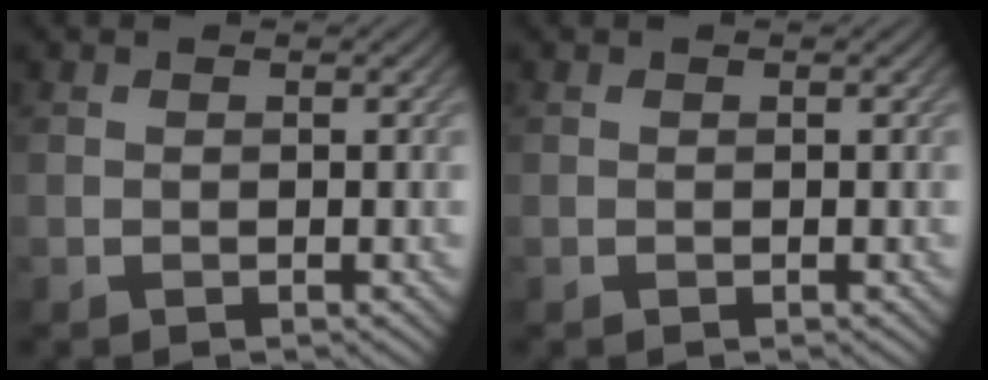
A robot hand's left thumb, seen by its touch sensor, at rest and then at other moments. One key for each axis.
{"total": 0.0}